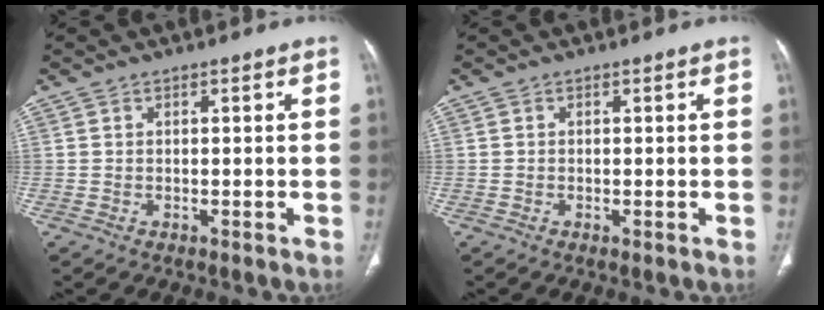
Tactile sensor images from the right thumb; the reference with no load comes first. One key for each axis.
{"total": 0.0}